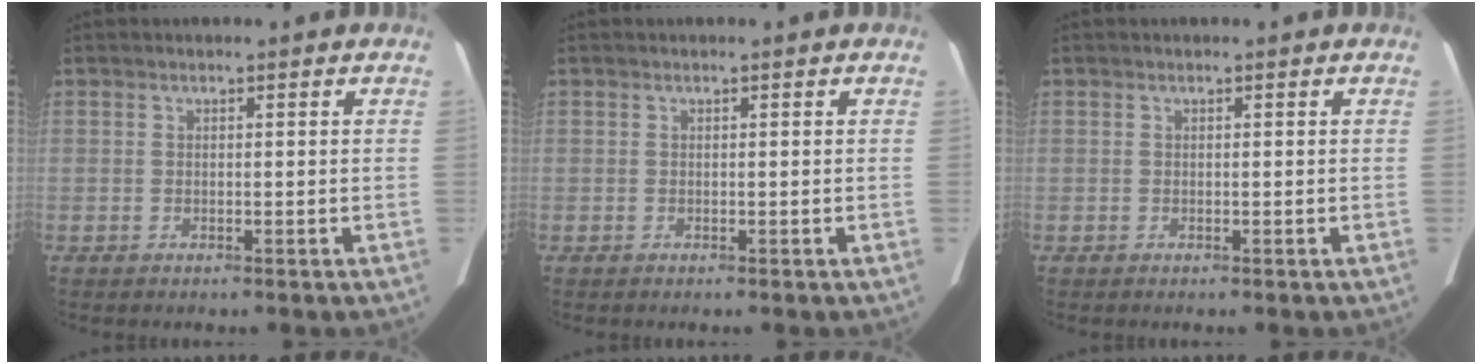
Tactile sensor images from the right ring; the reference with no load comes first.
{"total": 0.0}
{"total": 0.0}